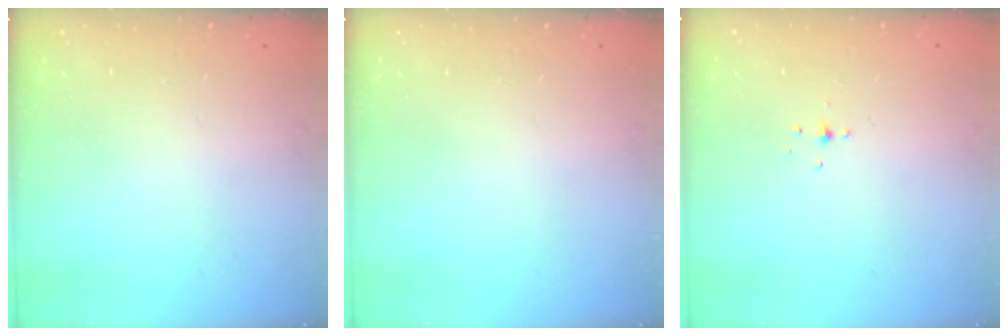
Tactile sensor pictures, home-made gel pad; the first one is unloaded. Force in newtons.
{"total": 0.0}
{"total": 3.2, "press": 3.1, "slide": 0.8}